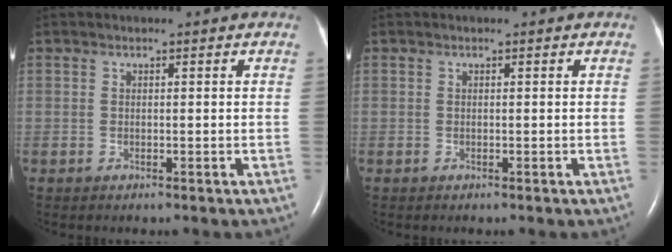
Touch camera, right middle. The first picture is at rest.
{"total": 0.0}